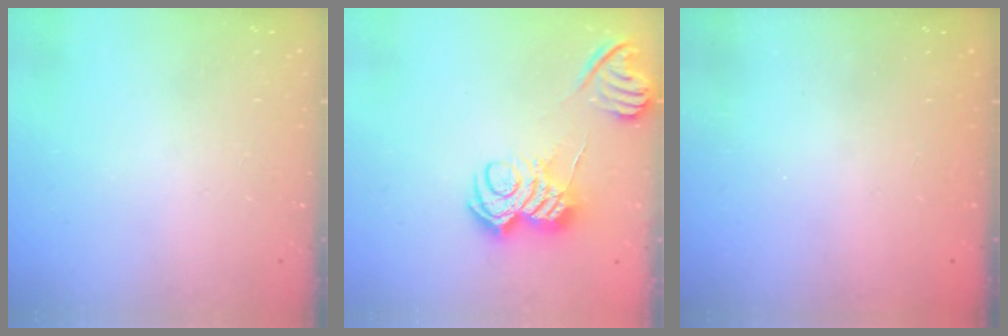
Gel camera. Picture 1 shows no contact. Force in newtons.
{"total": 10.0, "press": 10.0, "slide": 0.8}
{"total": 2.3, "press": 2.2, "slide": 0.7}